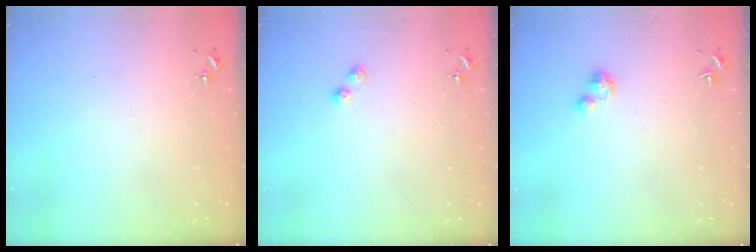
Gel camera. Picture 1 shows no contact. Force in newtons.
{"total": 2.8, "press": 2.8, "slide": 0.3}
{"total": 2.2, "press": 2.2, "slide": 0.2}